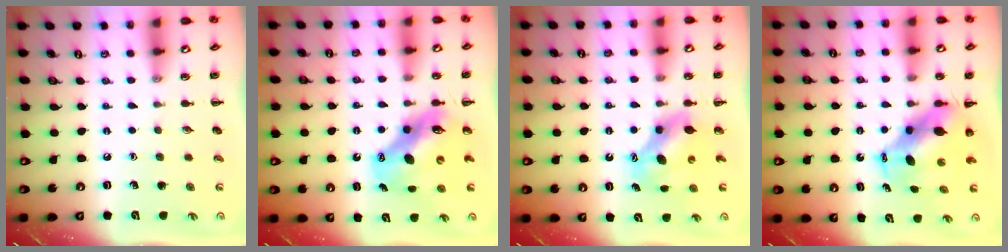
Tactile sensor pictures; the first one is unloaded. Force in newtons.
{"total": 11.3, "press": 10.9, "slide": 3.1}
{"total": 6.5, "press": 6.4, "slide": 0.8}
{"total": 8.2, "press": 7.8, "slide": 2.2}